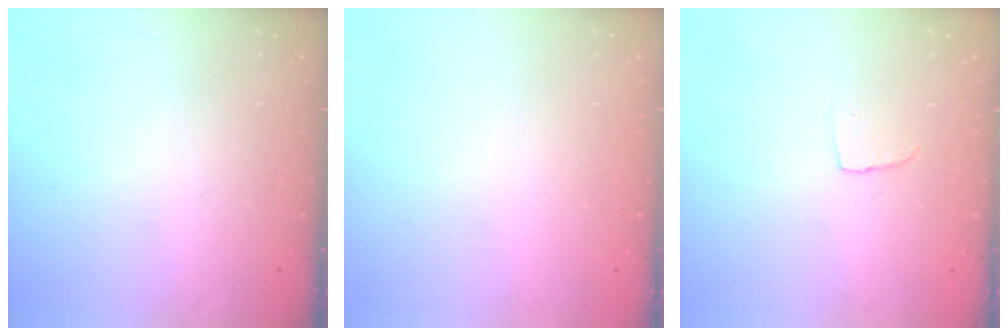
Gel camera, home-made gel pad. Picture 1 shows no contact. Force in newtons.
{"total": 0.0}
{"total": 4.2, "press": 4.2, "slide": 0.3}